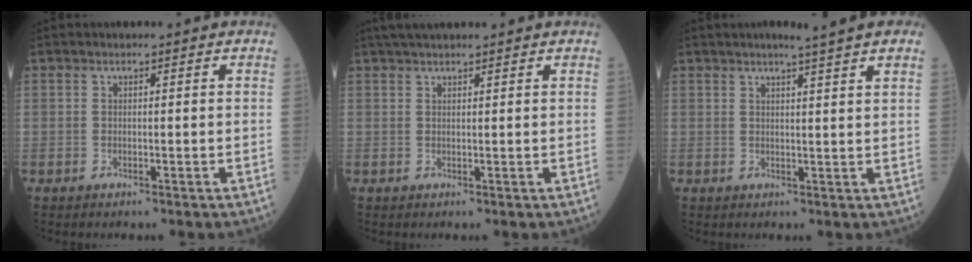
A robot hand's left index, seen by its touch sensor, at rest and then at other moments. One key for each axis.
{"total": 6.9, "fx": 6.0, "fy": 0.7, "fz": 3.4, "tx": -0.052, "ty": 0.033, "tz": 0.096}
{"total": 5.6, "fx": 4.4, "fy": -0.6, "fz": 3.4, "tx": -0.048, "ty": 0.007, "tz": 0.049}